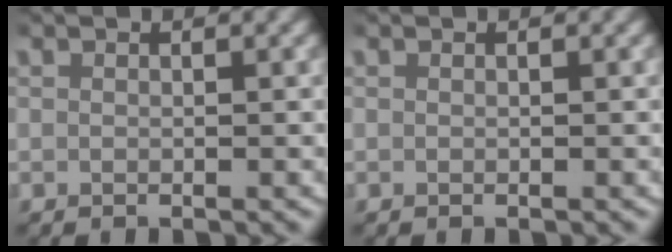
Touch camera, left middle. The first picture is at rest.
{"total": 0.0}